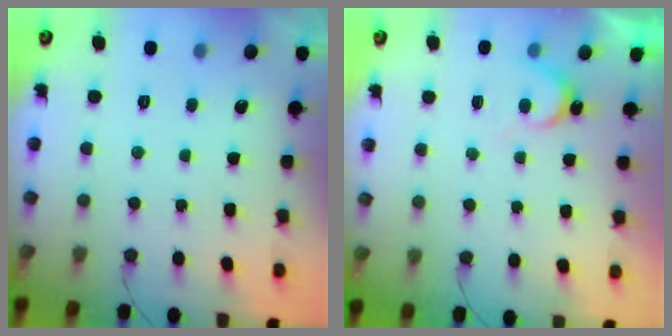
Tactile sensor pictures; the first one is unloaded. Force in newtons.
{"total": 5.3, "press": 5.3, "slide": 0.5}